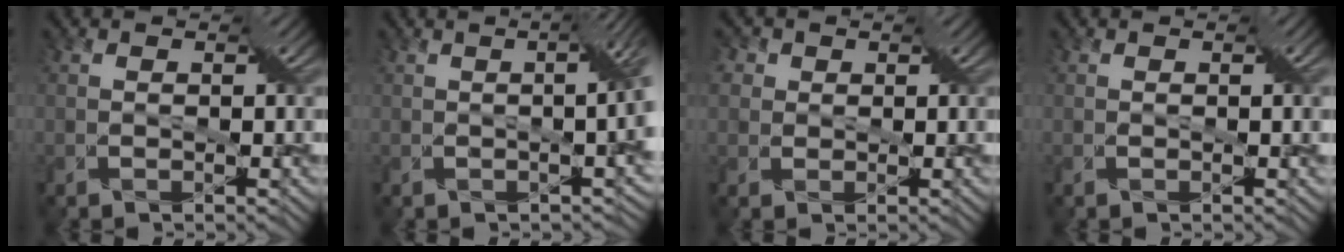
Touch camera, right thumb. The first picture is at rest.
{"total": 6.2, "force": [-0.2, 1.0, 6.2], "torque": [-0.074, 0.000, -0.007]}
{"total": 4.5, "force": [1.7, 3.7, 1.8], "torque": [-0.045, 0.021, 0.019]}
{"total": 0.8, "force": [0.2, 0.1, 0.8], "torque": [-0.010, 0.003, 0.004]}